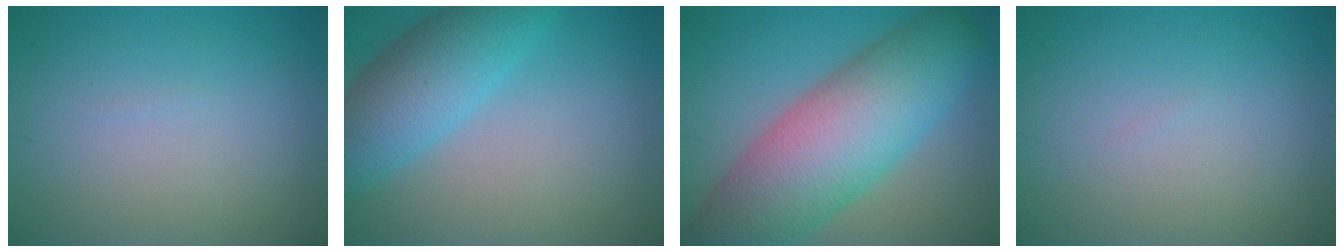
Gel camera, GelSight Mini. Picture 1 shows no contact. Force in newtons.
{"total": 6.5, "press": 6.5, "slide": 0.2}
{"total": 11.9, "press": 11.9, "slide": 0.5}
{"total": 0.0}